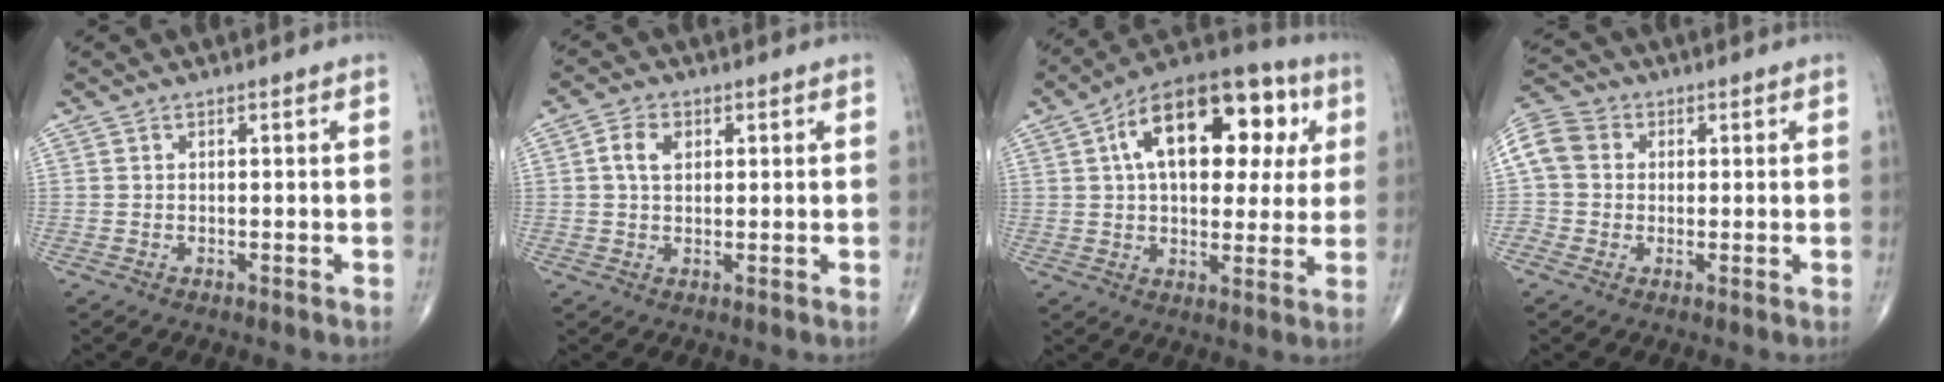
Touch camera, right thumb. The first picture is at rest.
{"total": 3.9, "force": [1.0, 2.8, 2.6], "torque": [-0.047, 0.004, 0.015]}
{"total": 22.0, "force": [6.2, 12.0, 17.4], "torque": [-0.226, 0.023, 0.083]}
{"total": 11.1, "force": [1.7, 9.9, 4.8], "torque": [-0.109, 0.034, 0.025]}